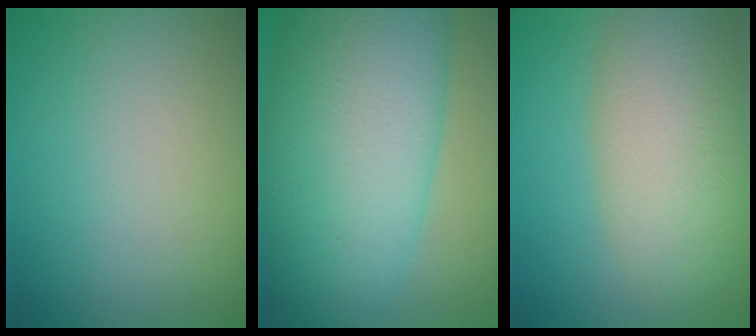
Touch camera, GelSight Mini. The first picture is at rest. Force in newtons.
{"total": 13.1, "press": 13.1, "slide": 0.2}
{"total": 7.0, "press": 7.0, "slide": 0.3}